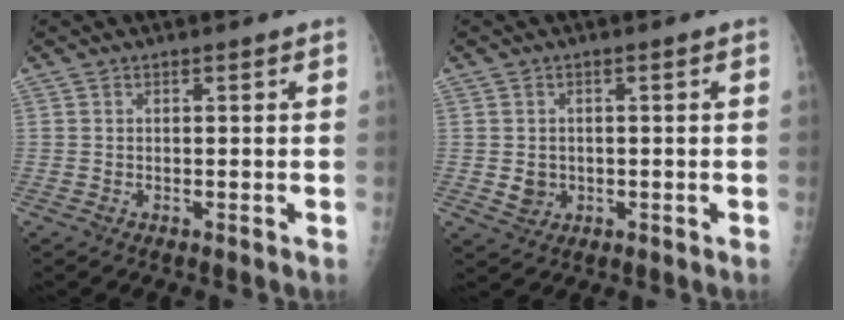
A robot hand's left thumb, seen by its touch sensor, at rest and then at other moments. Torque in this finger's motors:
{"motor_torque": [-0.02, -0.39, 0.23, 0.24, 0.07]}